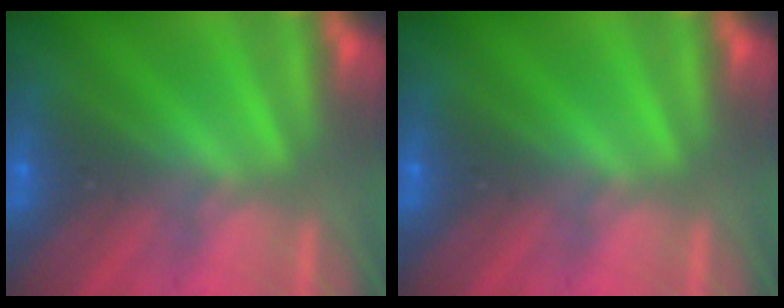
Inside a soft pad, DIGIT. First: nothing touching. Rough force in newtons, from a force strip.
{"total": 0.0}